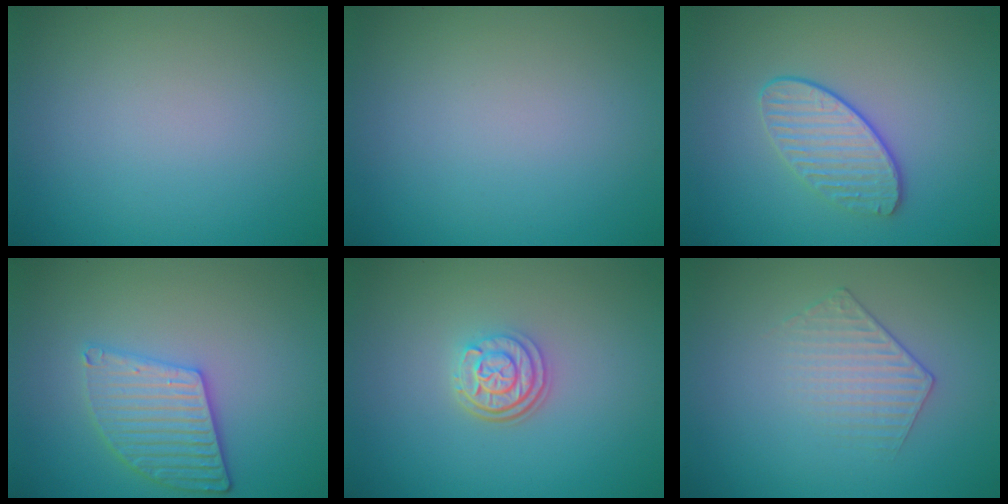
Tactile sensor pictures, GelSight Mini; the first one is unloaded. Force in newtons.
{"total": 0.0}
{"total": 2.7, "press": 2.4, "slide": 1.2}
{"total": 3.7, "press": 3.3, "slide": 1.7}
{"total": 3.0, "press": 2.4, "slide": 1.7}
{"total": 1.7, "press": 1.2, "slide": 1.3}